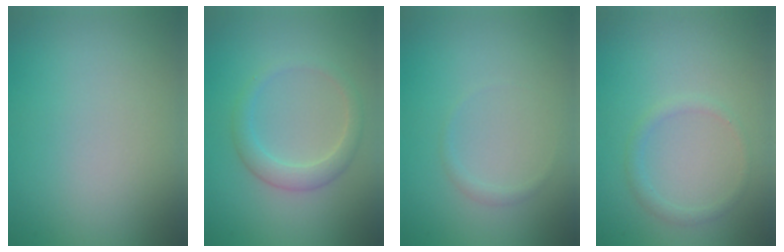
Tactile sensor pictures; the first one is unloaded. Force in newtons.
{"total": 2.2, "press": 2.2, "slide": 0.1}
{"total": 0.6, "press": 0.6, "slide": 0.0}
{"total": 1.2, "press": 1.2, "slide": 0.1}